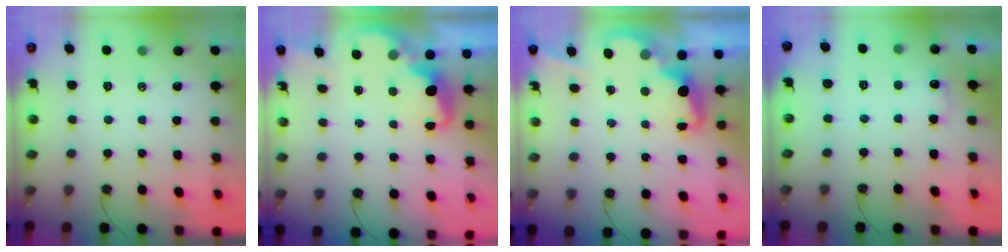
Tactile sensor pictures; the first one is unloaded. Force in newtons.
{"total": 2.4, "press": 2.3, "slide": 0.7}
{"total": 3.7, "press": 3.7, "slide": 0.6}
{"total": 6.5, "press": 6.4, "slide": 0.8}